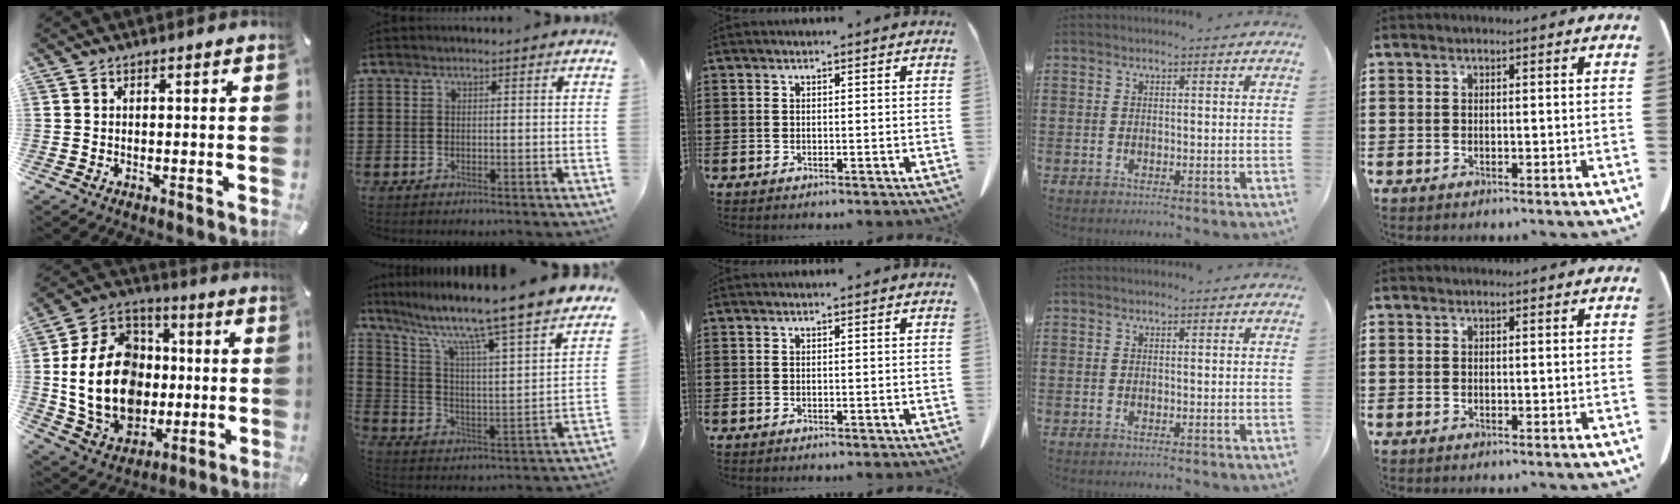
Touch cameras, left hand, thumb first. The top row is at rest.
{"thumb": {"total": 22.6, "force": [-1.4, 17.6, 14.1], "torque": [-0.297, 0.017, -0.012]}, "index": {"total": 10.2, "force": [8.4, -0.3, 5.8], "torque": [-0.140, -0.072, 0.126]}}